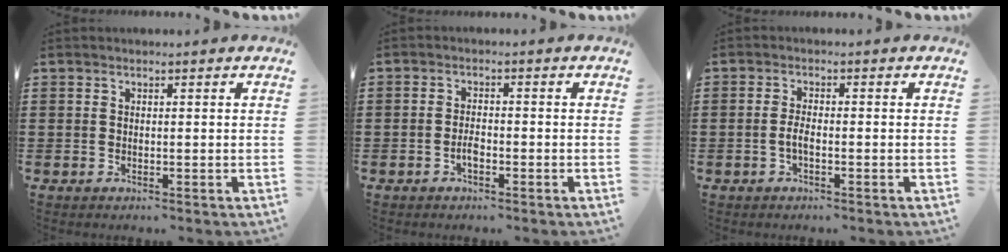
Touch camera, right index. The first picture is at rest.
{"total": 2.1, "force": [-1.1, 1.0, 1.4], "torque": [-0.029, 0.004, -0.021]}
{"total": 2.1, "force": [-0.8, 0.5, 1.9], "torque": [-0.042, -0.001, -0.017]}